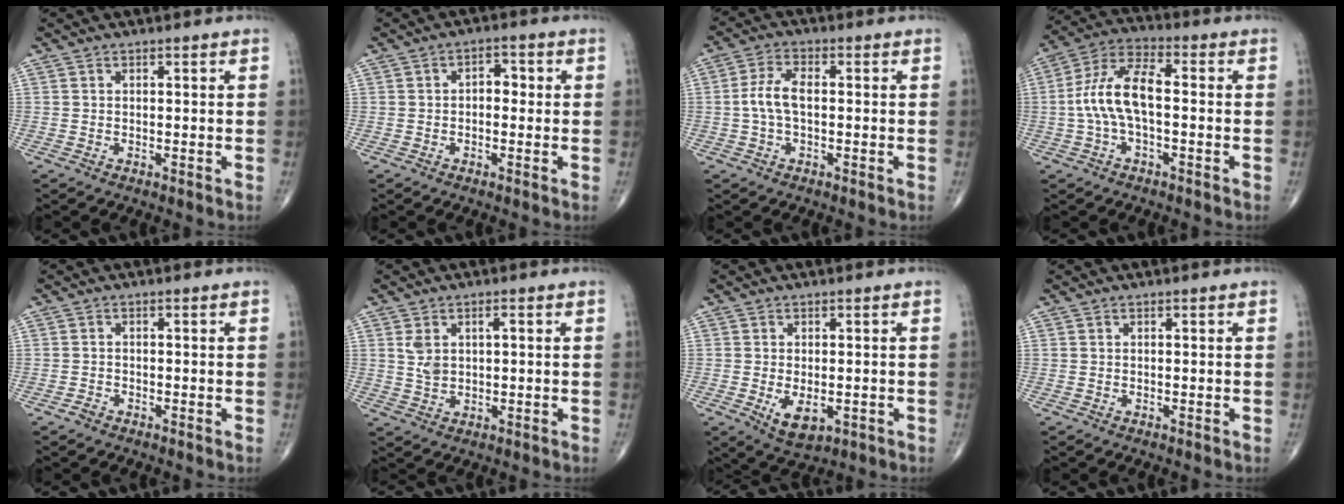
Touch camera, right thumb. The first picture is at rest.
{"total": 3.2, "force": [0.1, 2.0, 2.5], "torque": [-0.020, 0.011, -0.005]}
{"total": 5.4, "force": [-0.3, 2.7, 4.7], "torque": [-0.105, 0.017, -0.009]}
{"total": 10.8, "force": [-0.8, 4.9, 9.6], "torque": [-0.203, 0.039, -0.021]}
{"total": 1.0, "force": [-0.8, 0.5, 0.2], "torque": [-0.006, 0.002, -0.018]}
{"total": 4.3, "force": [1.1, 2.6, 3.3], "torque": [-0.059, 0.001, 0.025]}
{"total": 5.5, "force": [-1.4, 3.1, 4.4], "torque": [-0.065, -0.011, -0.013]}
{"total": 0.0}